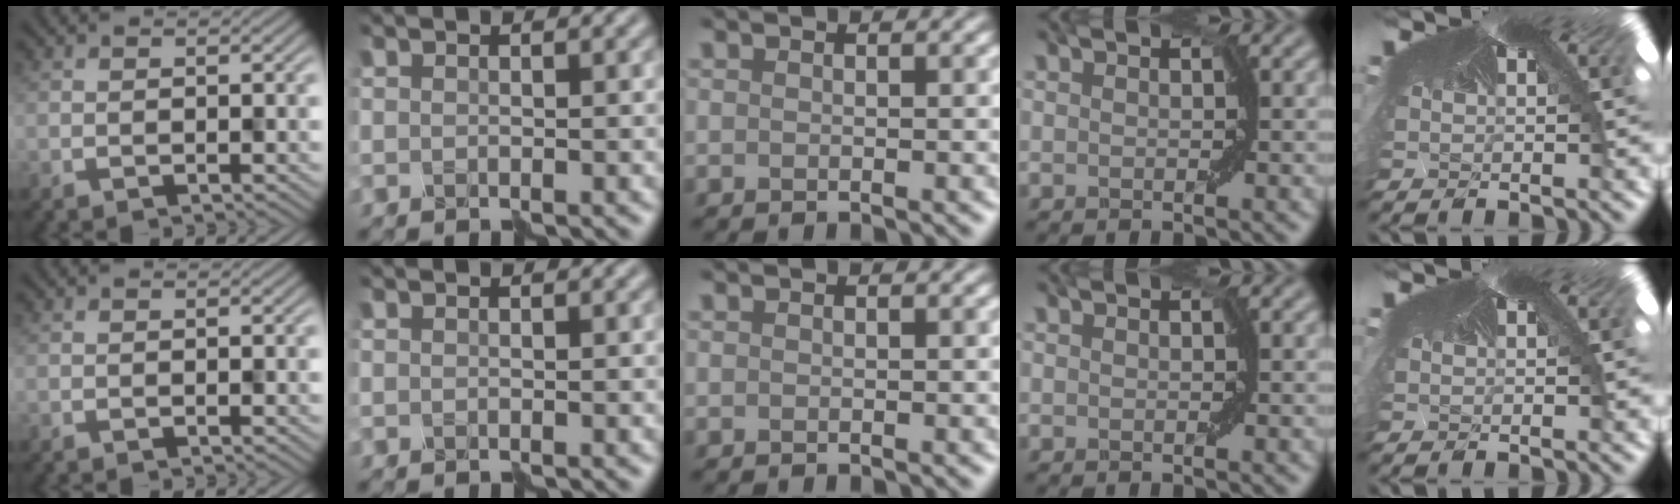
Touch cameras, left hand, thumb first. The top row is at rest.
{}